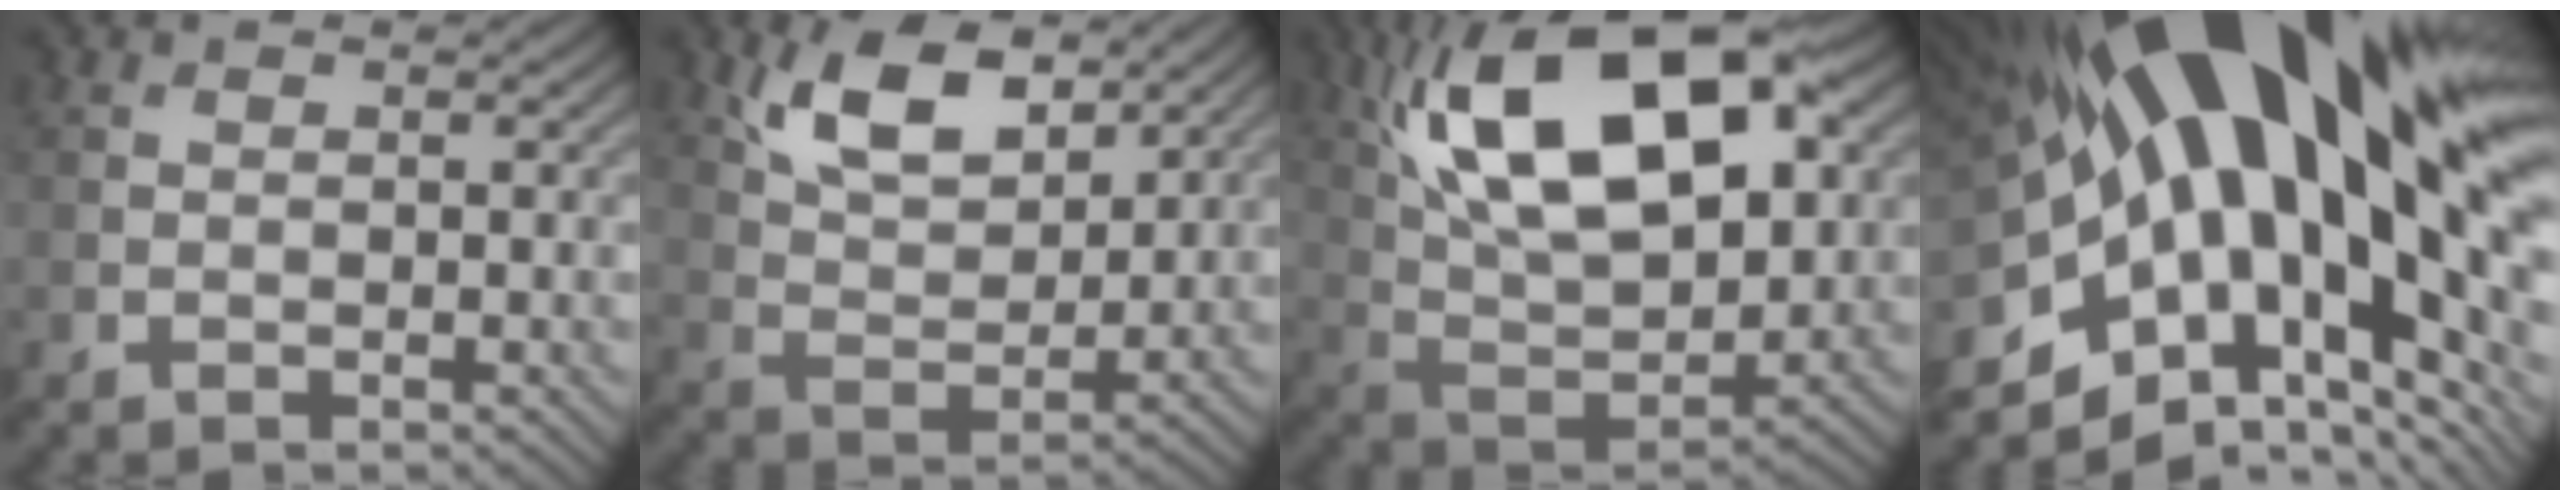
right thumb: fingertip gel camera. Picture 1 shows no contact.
{"total": 9.2, "force": [5.3, 4.3, 6.1], "torque": [-0.127, -0.003, 0.103]}
{"total": 19.7, "force": [7.8, 9.4, 15.5], "torque": [-0.305, 0.030, 0.125]}
{"total": 22.8, "force": [3.4, 10.1, 20.1], "torque": [-0.352, -0.044, 0.064]}